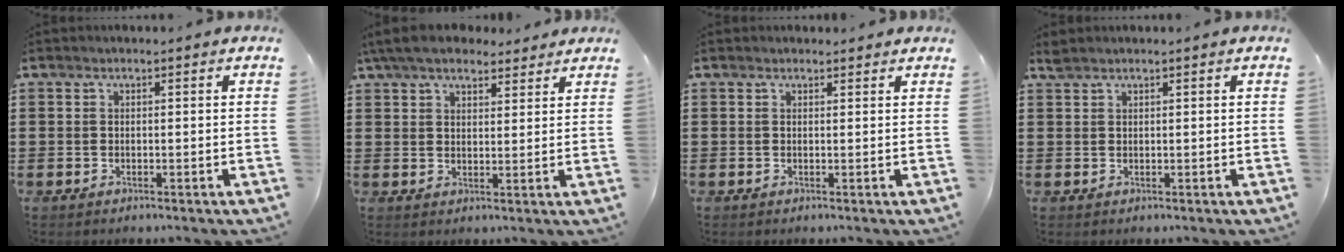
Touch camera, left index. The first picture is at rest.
{"total": 6.0, "force": [5.1, 2.2, 2.4], "torque": [-0.063, -0.004, 0.096]}
{"total": 1.0, "force": [0.8, 0.7, 0.0], "torque": [-0.003, 0.004, 0.015]}
{"total": 0.9, "force": [0.8, 0.2, 0.4], "torque": [-0.010, 0.000, 0.017]}